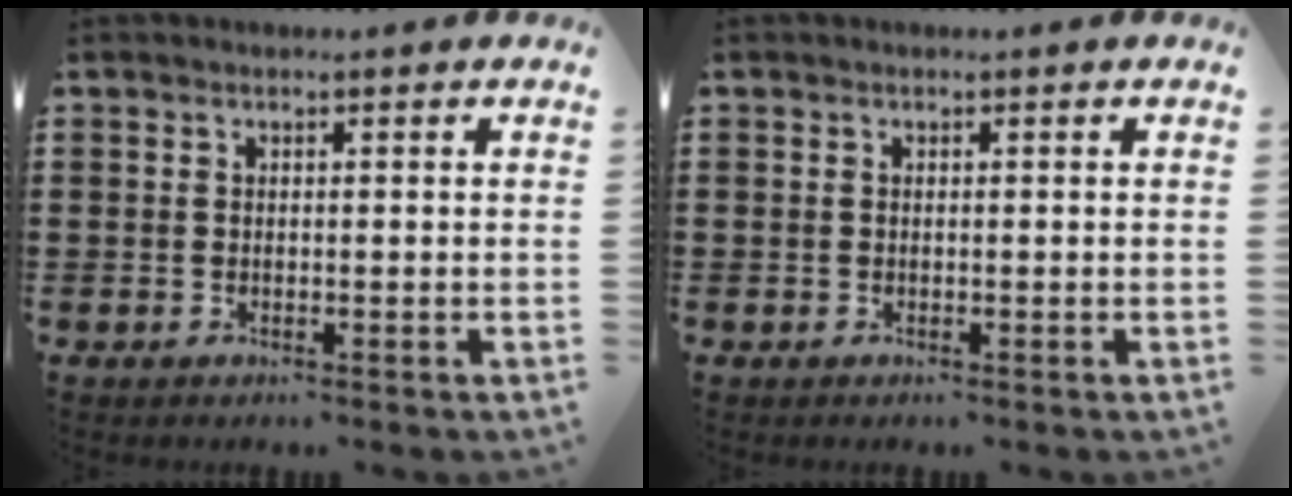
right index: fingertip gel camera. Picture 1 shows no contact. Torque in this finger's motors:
{"motor_torque": [2.14, 0.00, 0.04, 0.01]}